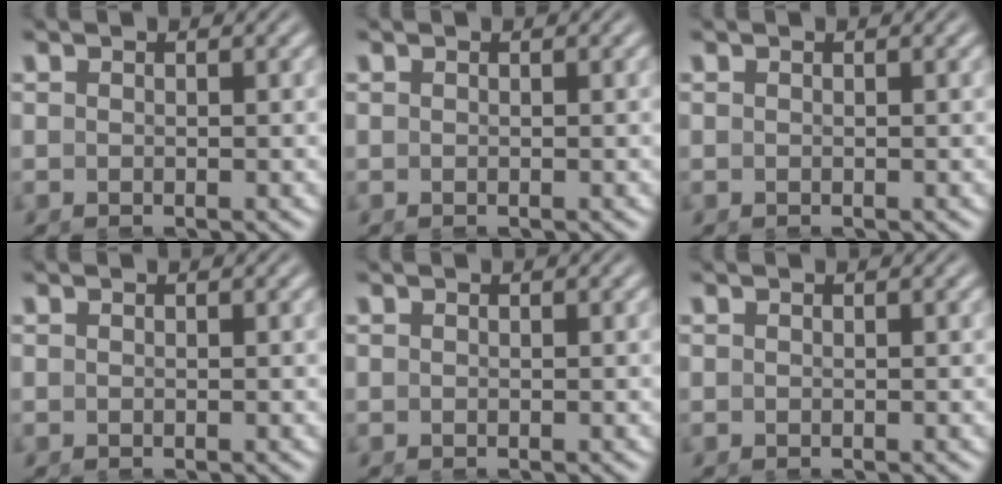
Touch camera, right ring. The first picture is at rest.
{"total": 0.0}
{"total": 0.0}
{"total": 0.0}
{"total": 0.0}
{"total": 0.0}